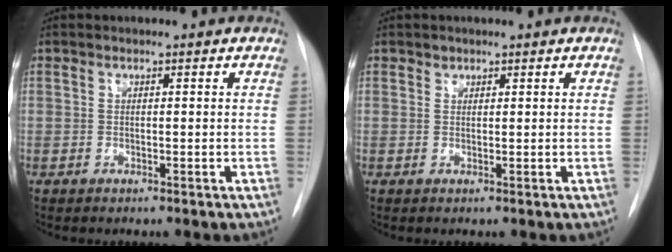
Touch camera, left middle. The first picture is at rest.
{"total": 0.7, "force": [0.6, 0.3, -0.1], "torque": [0.005, -0.004, 0.007]}